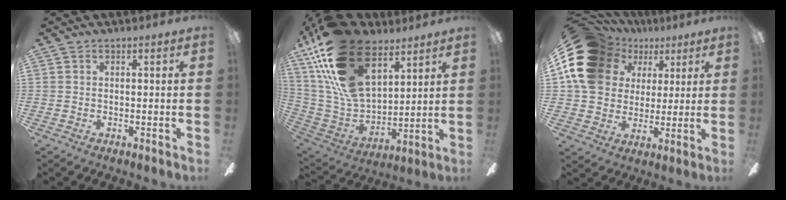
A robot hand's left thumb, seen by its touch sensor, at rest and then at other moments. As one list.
[{"total": 25.8, "force": [14.1, 14.4, 16.1], "torque": [-0.347, -0.067, 0.257]}, {"total": 18.7, "force": [5.8, 15.2, 9.2], "torque": [-0.172, -0.017, 0.110]}]